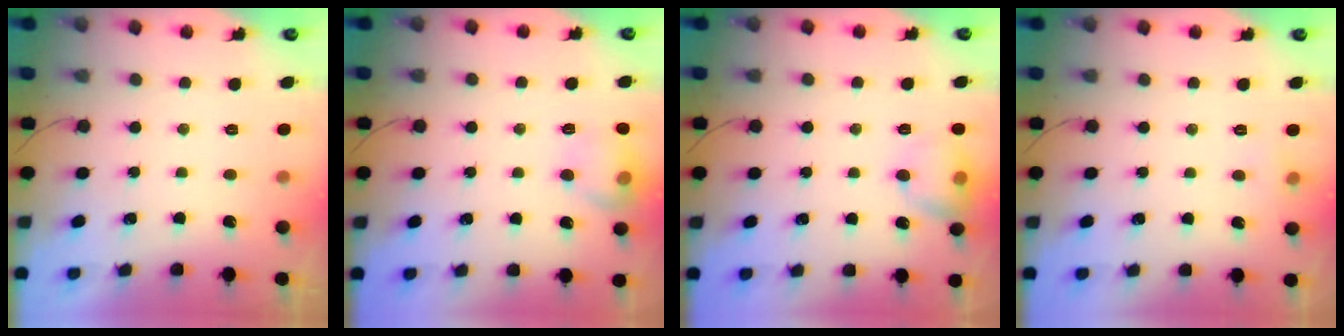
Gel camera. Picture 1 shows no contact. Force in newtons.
{"total": 10.1, "press": 10.1, "slide": 0.6}
{"total": 9.7, "press": 9.6, "slide": 1.4}
{"total": 3.8, "press": 3.4, "slide": 1.6}